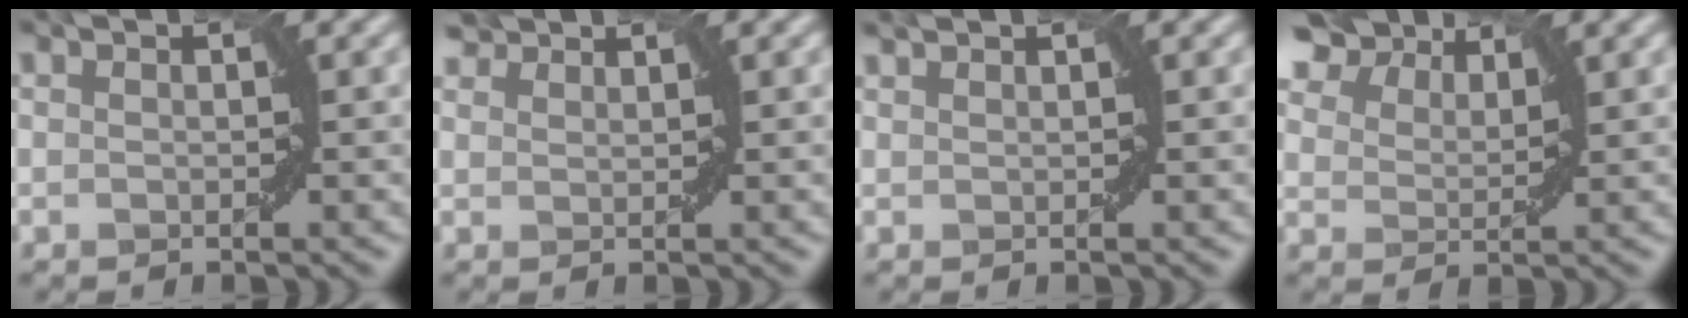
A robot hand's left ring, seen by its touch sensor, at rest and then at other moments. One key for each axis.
{"total": 1.9, "fx": 1.8, "fy": 0.4, "fz": 0.3, "tx": -0.006, "ty": 0.007, "tz": 0.034}
{"total": 0.8, "fx": 0.7, "fy": -0.1, "fz": 0.3, "tx": -0.006, "ty": 0.002, "tz": 0.010}
{"total": 7.1, "fx": 5.8, "fy": 3.1, "fz": 2.9, "tx": -0.081, "ty": 0.008, "tz": 0.102}